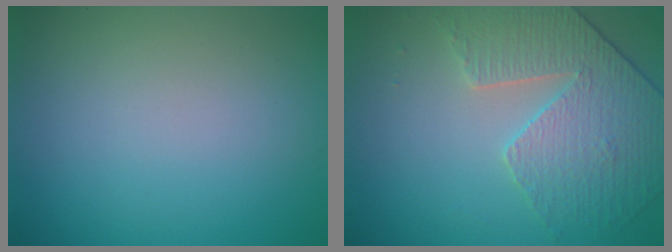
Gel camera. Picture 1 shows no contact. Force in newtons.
{"total": 4.0, "press": 3.7, "slide": 1.5}